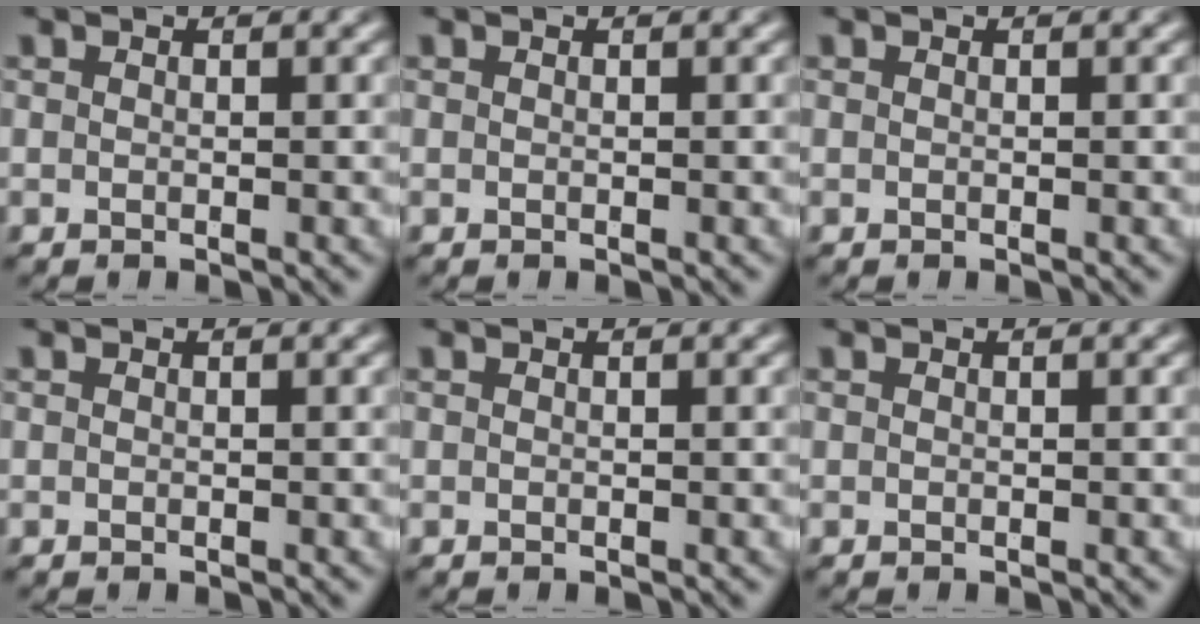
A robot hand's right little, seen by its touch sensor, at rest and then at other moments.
{"total": 0.0}
{"total": 0.0}
{"total": 0.0}
{"total": 0.0}
{"total": 0.0}